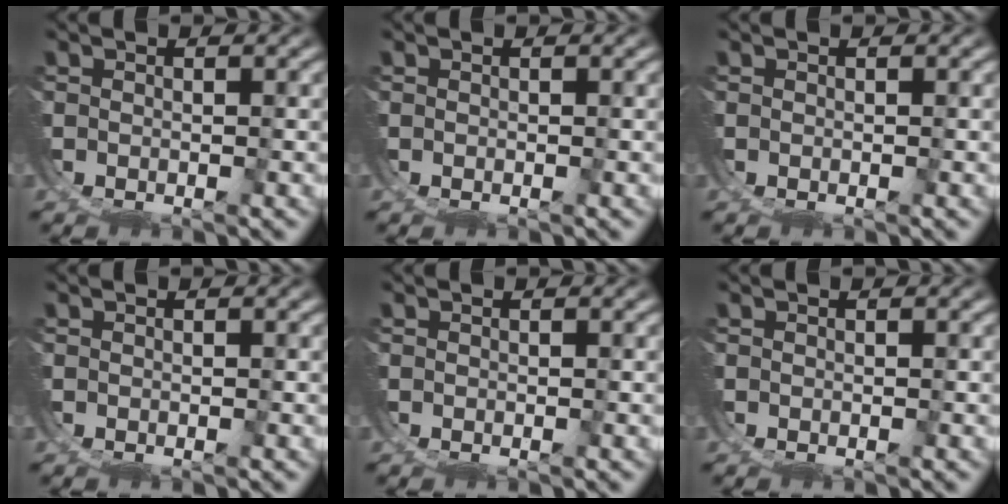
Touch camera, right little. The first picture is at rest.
{"total": 0.0}
{"total": 0.0}
{"total": 0.0}
{"total": 0.0}
{"total": 0.0}